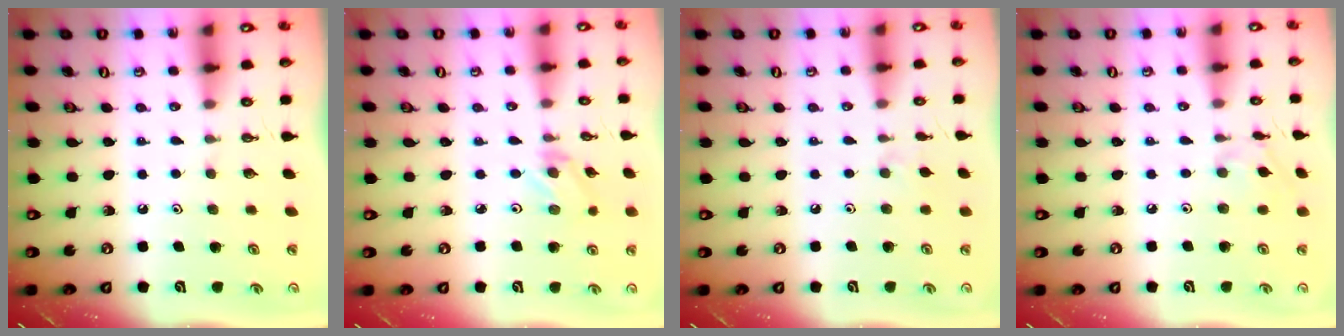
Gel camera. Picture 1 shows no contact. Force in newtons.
{"total": 2.1, "press": 2.0, "slide": 0.4}
{"total": 2.5, "press": 2.4, "slide": 0.5}
{"total": 4.3, "press": 4.3, "slide": 0.2}